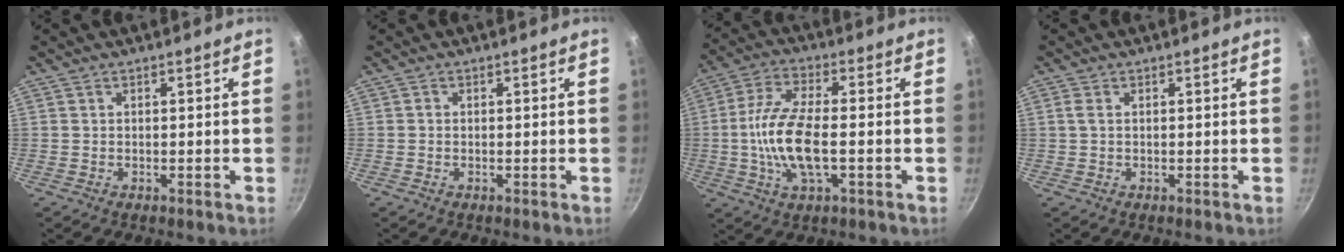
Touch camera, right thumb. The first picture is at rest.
{"total": 0.5, "force": [-0.1, 0.5, 0.2], "torque": [-0.001, 0.003, -0.003]}
{"total": 12.6, "force": [-1.7, 4.8, 11.5], "torque": [-0.231, 0.017, -0.045]}
{"total": 1.4, "force": [0.2, 0.7, 1.1], "torque": [-0.025, 0.002, 0.002]}